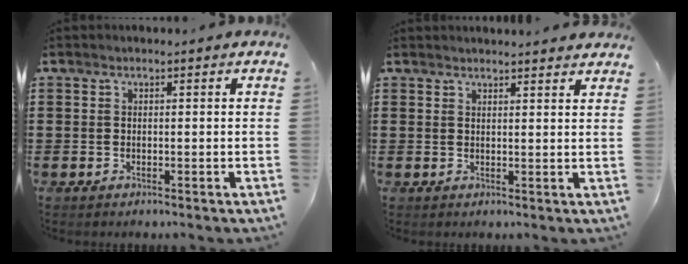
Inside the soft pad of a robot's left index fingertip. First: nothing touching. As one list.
[{"total": 1.9, "force": [1.9, -0.1, 0.2], "torque": [-0.008, -0.002, 0.037]}]